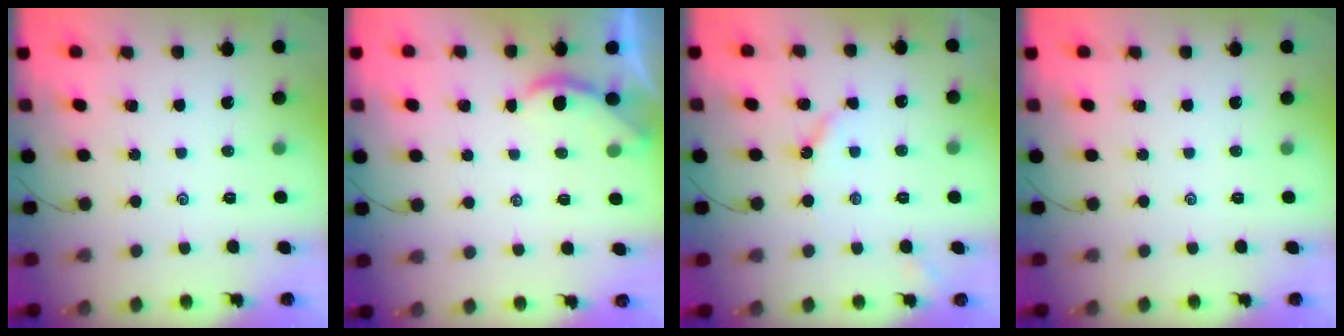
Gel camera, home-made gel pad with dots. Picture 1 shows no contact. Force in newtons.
{"total": 1.5, "press": 1.5, "slide": 0.2}
{"total": 3.6, "press": 3.6, "slide": 0.3}
{"total": 0.0}